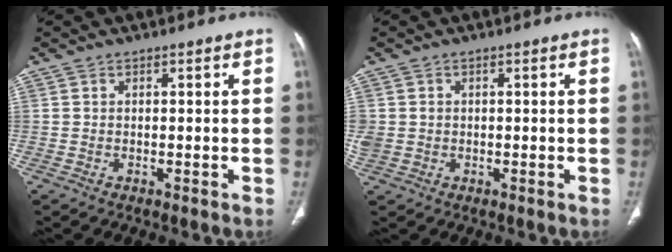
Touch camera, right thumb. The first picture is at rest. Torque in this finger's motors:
{"motor_torque": [1.85, 1.79, 0.22, -0.15, 0.17]}